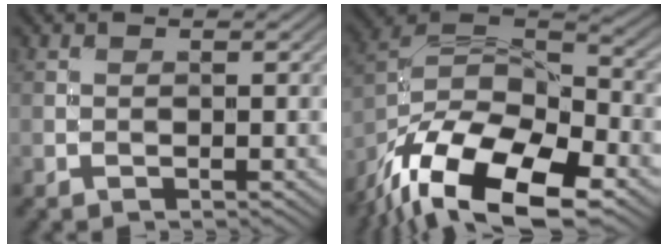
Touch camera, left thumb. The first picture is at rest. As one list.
[{"total": 18.4, "force": [-11.6, 8.0, 11.8], "torque": [-0.261, -0.042, -0.194]}]